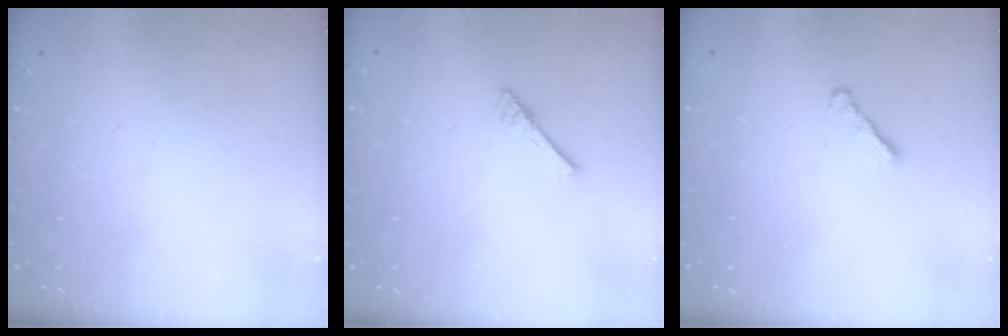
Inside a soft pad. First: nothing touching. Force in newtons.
{"total": 3.0, "press": 3.0, "slide": 0.3}
{"total": 2.4, "press": 2.3, "slide": 0.6}